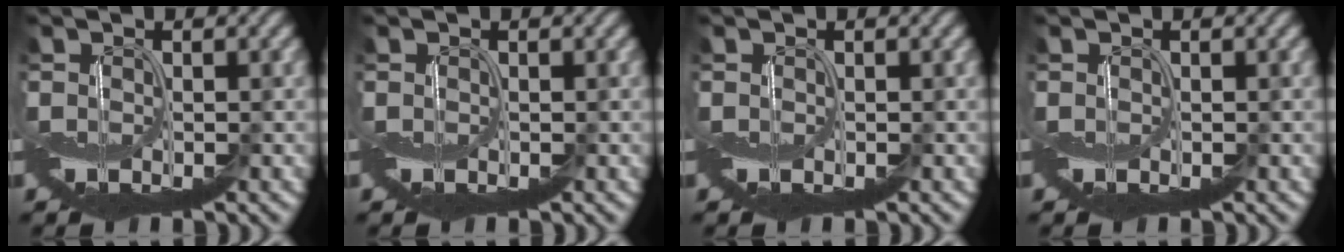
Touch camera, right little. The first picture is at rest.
{"total": 0.0}
{"total": 0.0}
{"total": 0.0}